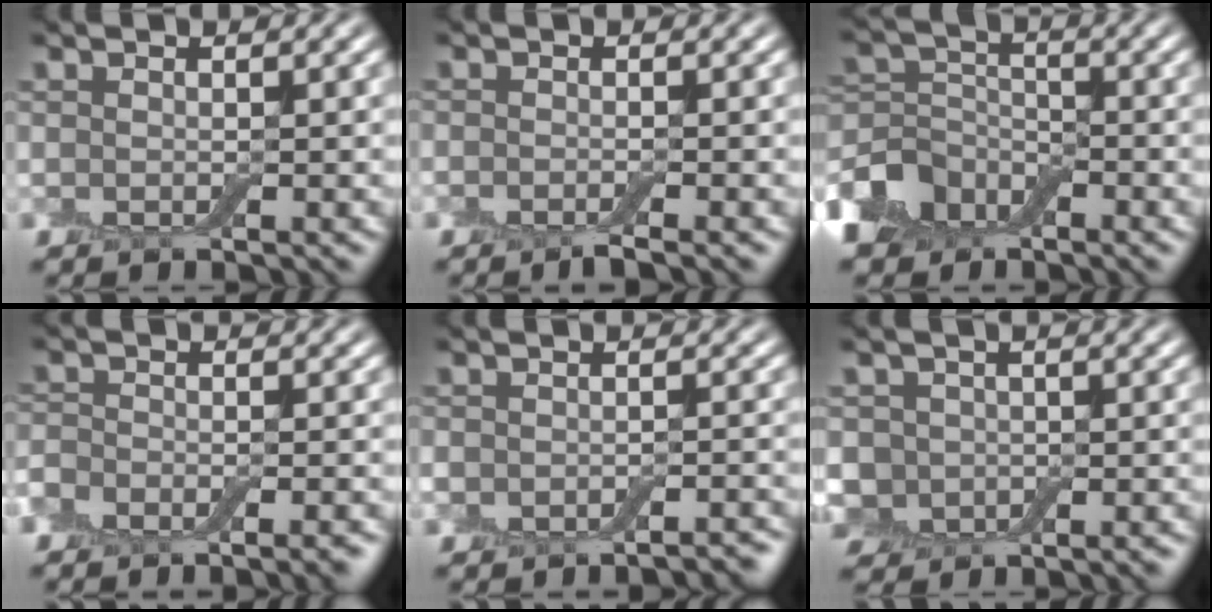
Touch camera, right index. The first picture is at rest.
{"total": 1.7, "force": [-1.3, 0.2, 1.1], "torque": [-0.016, -0.003, -0.025]}
{"total": 6.1, "force": [-3.4, 4.1, 2.9], "torque": [-0.061, -0.004, -0.079]}
{"total": 5.1, "force": [-4.2, 2.1, 1.9], "torque": [-0.020, 0.001, -0.065]}
{"total": 3.5, "force": [-3.0, 1.4, 1.0], "torque": [-0.011, 0.001, -0.040]}
{"total": 4.3, "force": [-0.9, 4.0, 1.2], "torque": [-0.004, 0.008, -0.037]}